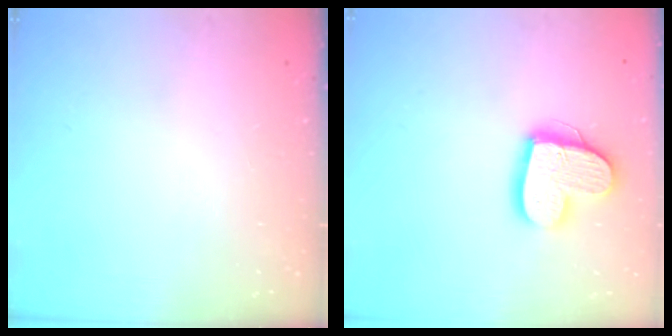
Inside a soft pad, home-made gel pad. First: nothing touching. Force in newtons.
{"total": 14.6, "press": 14.6, "slide": 1.3}